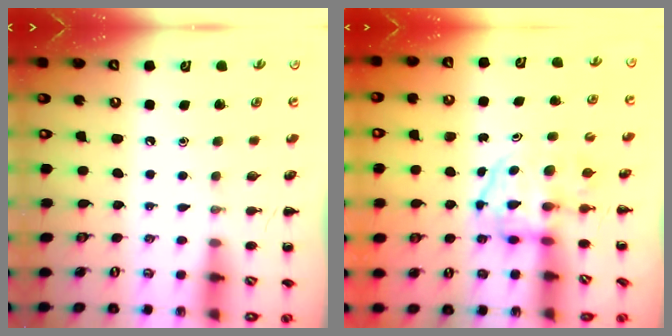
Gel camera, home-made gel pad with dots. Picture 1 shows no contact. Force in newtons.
{"total": 3.4, "press": 3.4, "slide": 0.5}